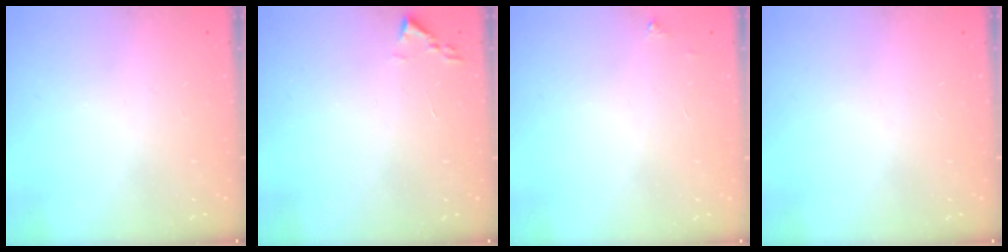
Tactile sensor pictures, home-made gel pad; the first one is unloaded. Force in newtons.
{"total": 1.9, "press": 1.8, "slide": 0.3}
{"total": 2.5, "press": 2.5, "slide": 0.4}
{"total": 0.0}